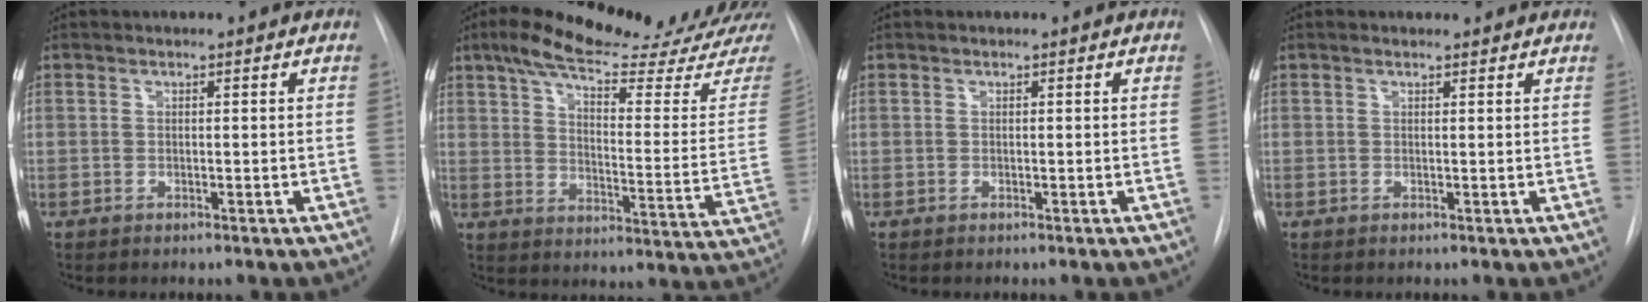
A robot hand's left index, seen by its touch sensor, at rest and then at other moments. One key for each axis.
{"total": 25.6, "fx": 22.0, "fy": 1.6, "fz": 13.0, "tx": -0.198, "ty": -0.057, "tz": 0.286}
{"total": 0.0}
{"total": 2.2, "fx": 2.1, "fy": 0.6, "fz": 0.6, "tx": -0.014, "ty": 0.016, "tz": 0.020}